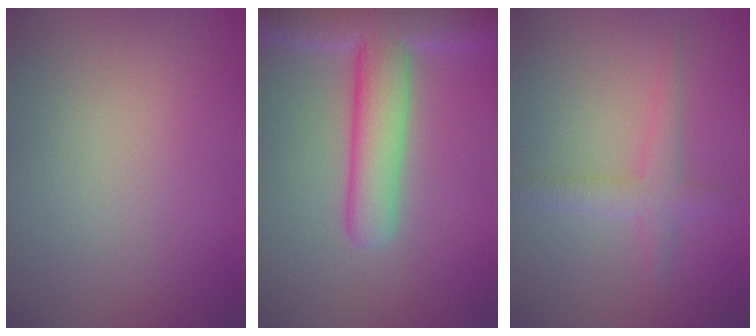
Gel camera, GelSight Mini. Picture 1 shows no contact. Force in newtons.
{"total": 7.8, "press": 7.8, "slide": 0.6}
{"total": 2.2, "press": 2.2, "slide": 0.0}